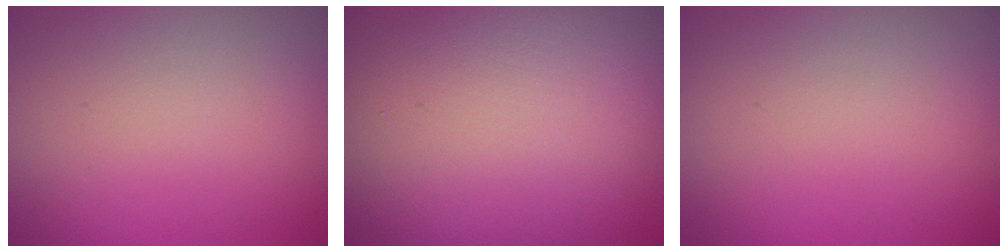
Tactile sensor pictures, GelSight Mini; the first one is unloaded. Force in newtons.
{"total": 16.5, "press": 16.5, "slide": 0.3}
{"total": 0.0}